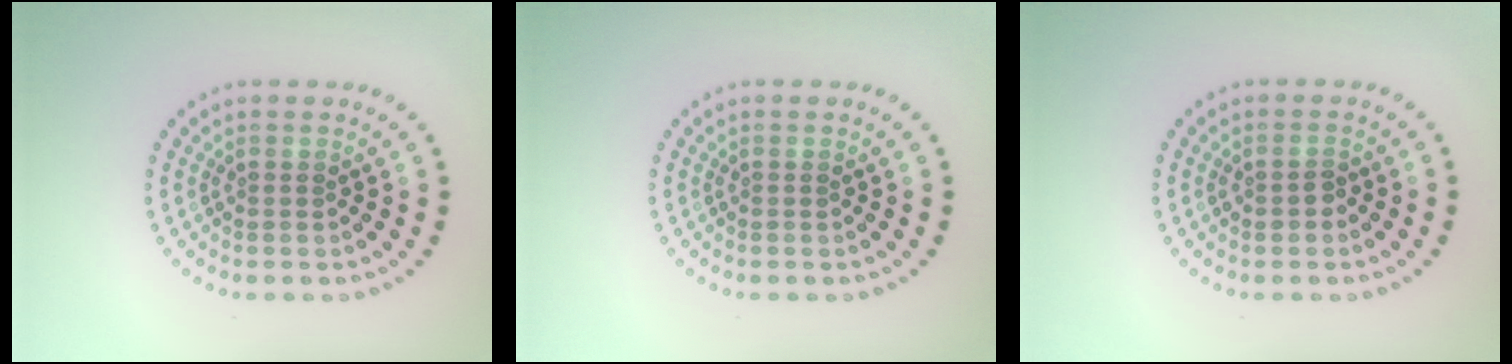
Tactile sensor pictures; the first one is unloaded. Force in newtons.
{"total": 0.0}
{"total": 1.1, "press": 1.1, "slide": 0.2}